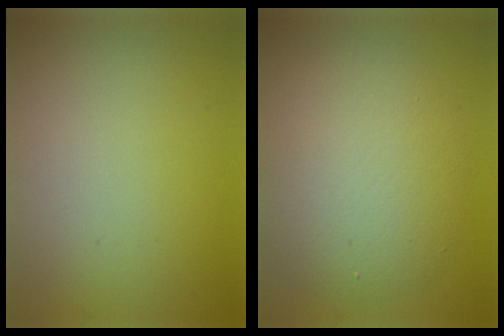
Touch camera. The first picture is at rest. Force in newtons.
{"total": 6.3, "press": 6.3, "slide": 0.5}